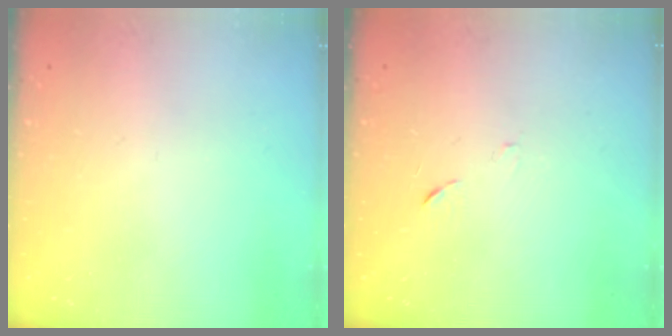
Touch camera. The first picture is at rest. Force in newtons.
{"total": 5.0, "press": 4.9, "slide": 0.6}